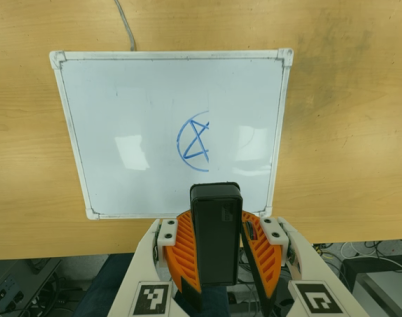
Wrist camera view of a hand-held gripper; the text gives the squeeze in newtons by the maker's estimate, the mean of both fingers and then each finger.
{"total": 7.1, "left": 7.7, "right": 6.4}